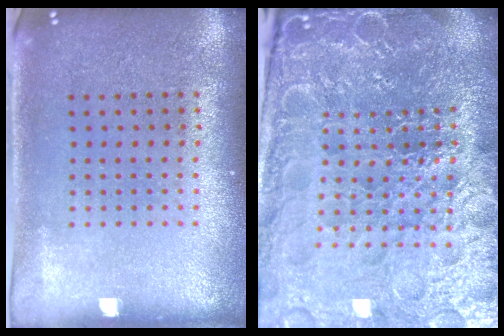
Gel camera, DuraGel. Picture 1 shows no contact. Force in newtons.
{"total": 5.5, "press": 5.1, "slide": 2.2}